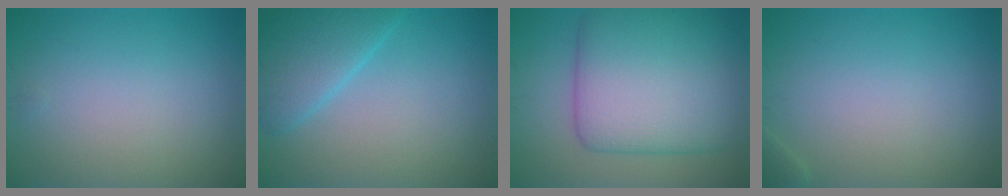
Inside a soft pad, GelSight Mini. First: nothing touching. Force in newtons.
{"total": 4.3, "press": 4.3, "slide": 0.2}
{"total": 11.1, "press": 11.1, "slide": 0.1}
{"total": 0.7, "press": 0.7, "slide": 0.0}